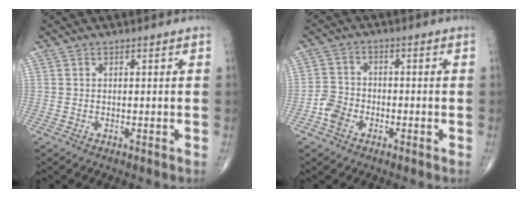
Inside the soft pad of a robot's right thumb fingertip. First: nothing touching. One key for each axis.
{"total": 4.7, "fx": -2.2, "fy": 3.5, "fz": 2.2, "tx": -0.031, "ty": 0.016, "tz": -0.047}